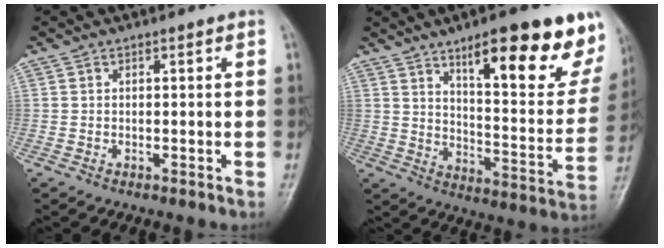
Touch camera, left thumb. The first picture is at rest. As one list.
[{"total": 22.8, "force": [13.7, 6.3, 17.1], "torque": [-0.193, -0.058, 0.202]}]